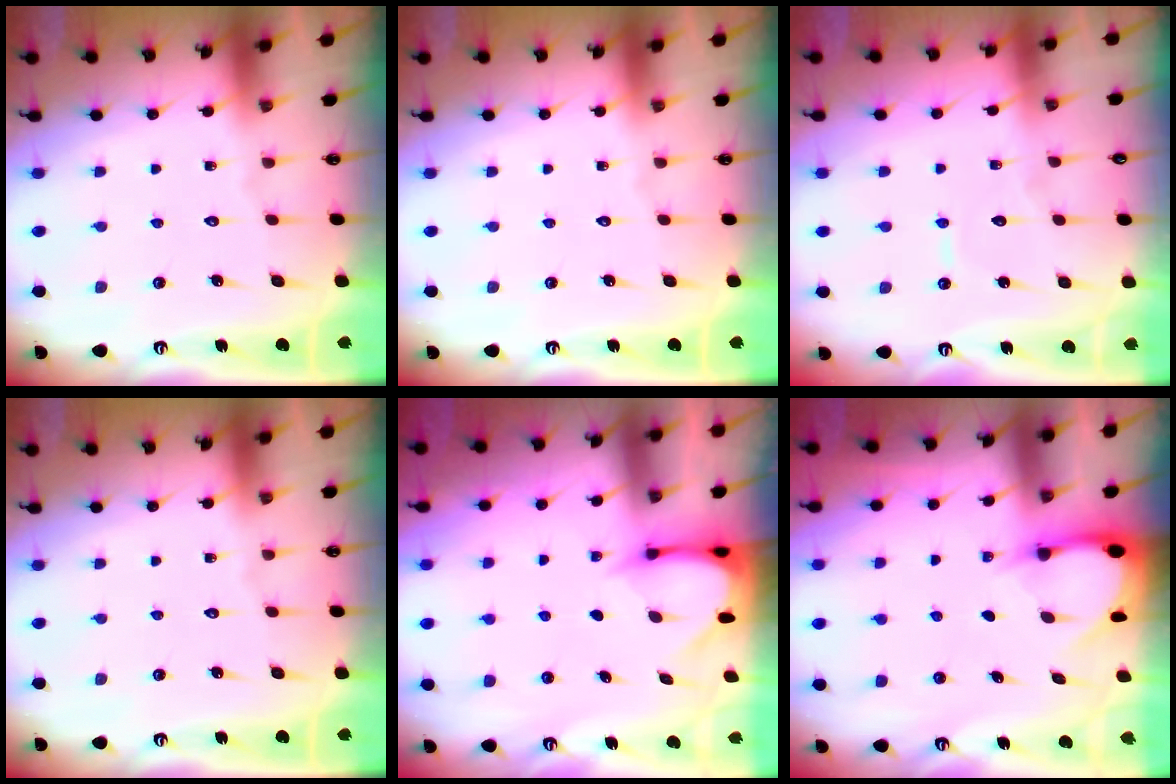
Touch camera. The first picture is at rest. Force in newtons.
{"total": 0.0}
{"total": 4.8, "press": 4.8, "slide": 0.2}
{"total": 0.0}
{"total": 3.8, "press": 3.8, "slide": 0.3}
{"total": 2.9, "press": 2.9, "slide": 0.3}